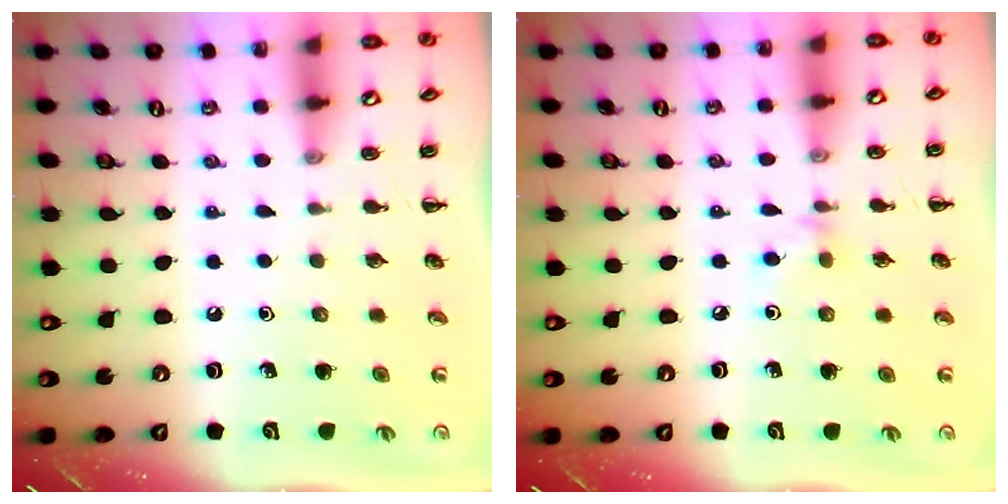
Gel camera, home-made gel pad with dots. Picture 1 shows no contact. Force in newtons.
{"total": 4.2, "press": 3.9, "slide": 1.6}